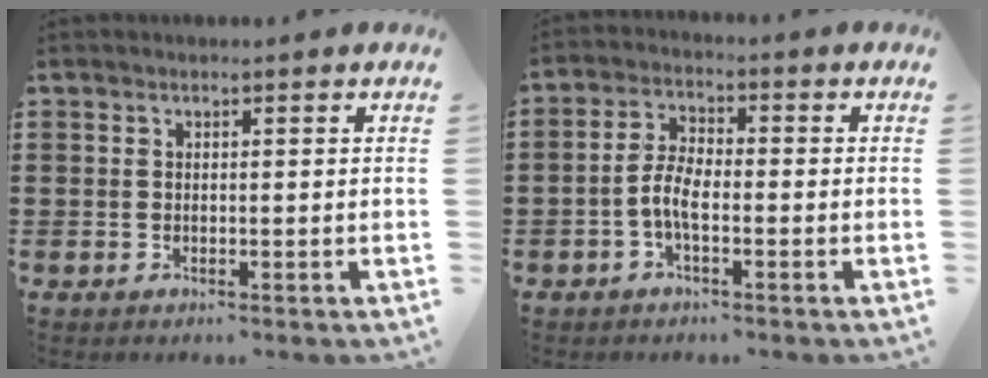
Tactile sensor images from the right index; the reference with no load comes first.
{"total": 4.7, "force": [-1.6, 1.9, 4.0], "torque": [-0.097, -0.002, -0.037]}